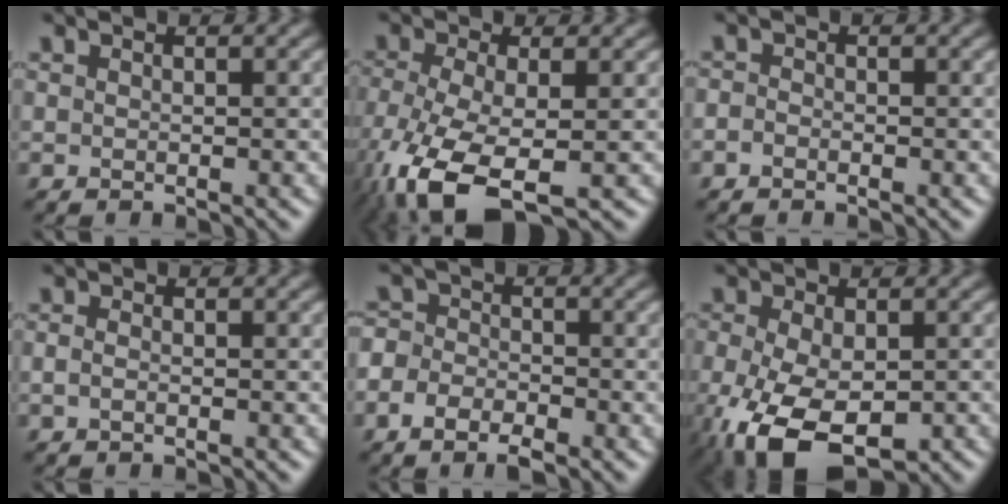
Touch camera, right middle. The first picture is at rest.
{"total": 9.3, "force": [-4.7, 3.8, 7.1], "torque": [-0.165, -0.027, -0.090]}
{"total": 0.9, "force": [-0.6, 0.5, 0.4], "torque": [-0.007, 0.000, -0.014]}
{"total": 0.8, "force": [-0.4, 0.4, 0.6], "torque": [-0.018, -0.003, -0.010]}
{"total": 4.4, "force": [-2.3, 2.9, 2.5], "torque": [-0.029, 0.002, -0.052]}
{"total": 9.3, "force": [-4.0, 4.7, 7.0], "torque": [-0.151, -0.027, -0.062]}